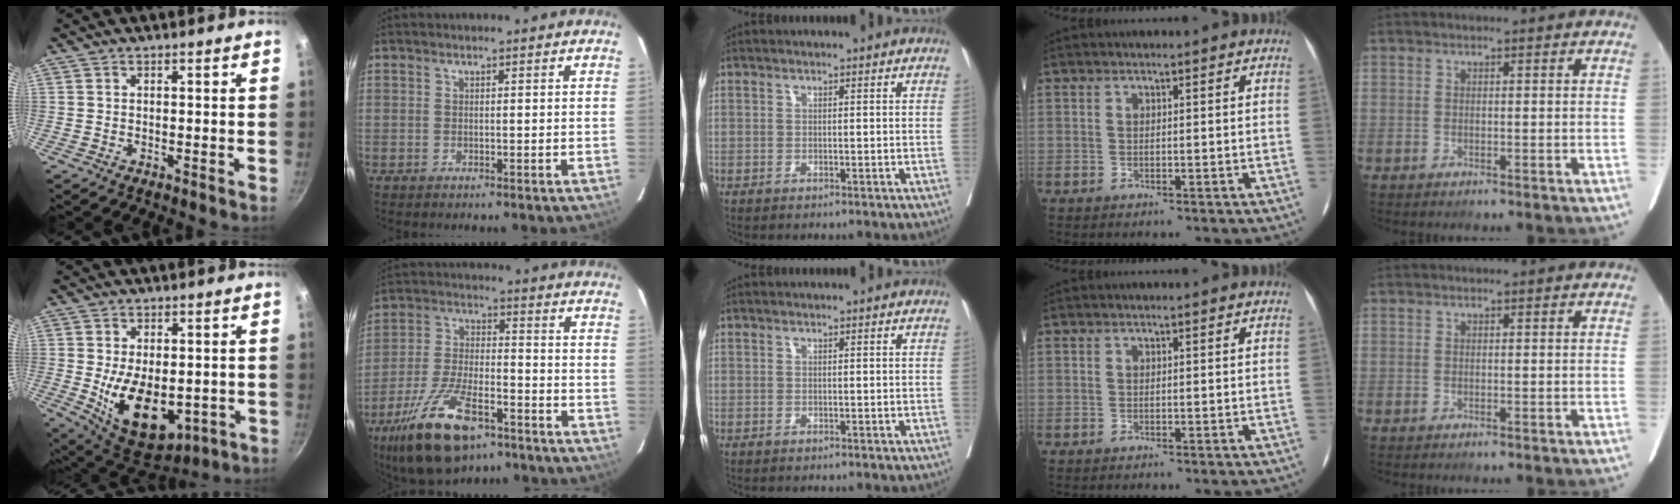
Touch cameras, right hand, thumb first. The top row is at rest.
{"thumb": {"total": 14.7, "force": [-2.7, 8.5, 11.7], "torque": [-0.171, -0.011, -0.016]}, "index": {"total": 15.0, "force": [-9.4, 5.0, 10.6], "torque": [-0.219, -0.015, -0.166]}}